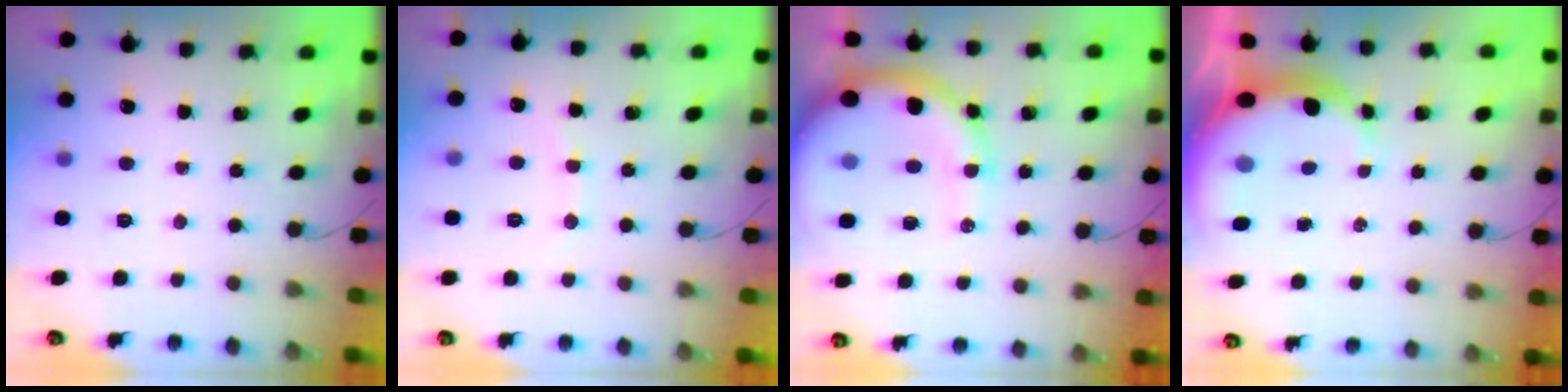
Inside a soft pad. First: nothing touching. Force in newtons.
{"total": 4.2, "press": 4.1, "slide": 1.0}
{"total": 15.1, "press": 14.6, "slide": 3.8}
{"total": 6.8, "press": 6.6, "slide": 1.6}